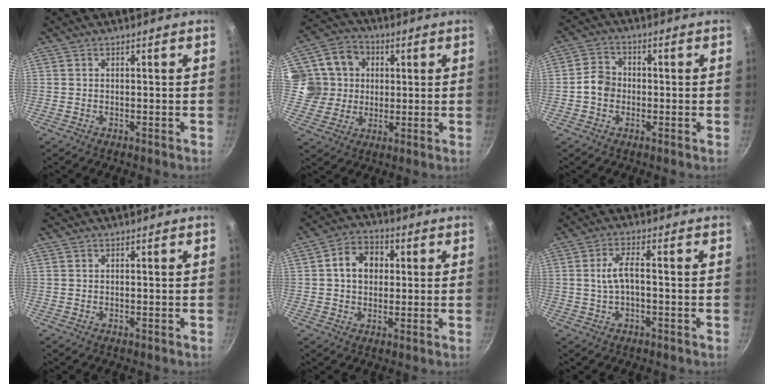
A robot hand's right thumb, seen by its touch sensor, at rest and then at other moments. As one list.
[{"total": 12.0, "force": [2.3, 11.0, 4.1], "torque": [-0.040, 0.009, 0.036]}, {"total": 5.0, "force": [-0.9, 4.3, 2.5], "torque": [-0.023, 0.018, -0.027]}, {"total": 0.0}, {"total": 8.4, "force": [1.4, 6.6, 5.0], "torque": [-0.053, 0.013, 0.011]}, {"total": 4.9, "force": [-0.5, 2.0, 4.5], "torque": [-0.090, 0.020, -0.010]}]